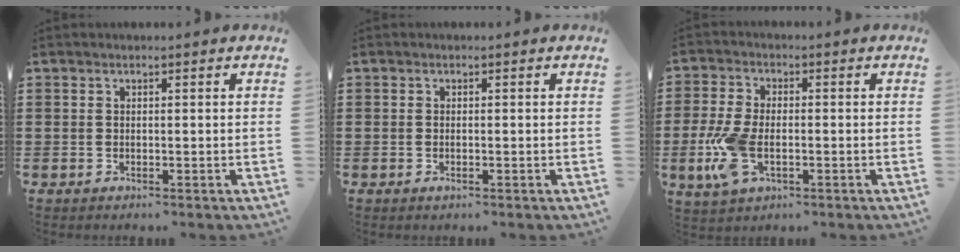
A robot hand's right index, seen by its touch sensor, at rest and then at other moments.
{"total": 0.5, "force": [-0.2, 0.1, 0.5], "torque": [-0.009, -0.003, -0.002]}
{"total": 8.1, "force": [-2.2, 4.2, 6.6], "torque": [-0.158, -0.009, -0.041]}